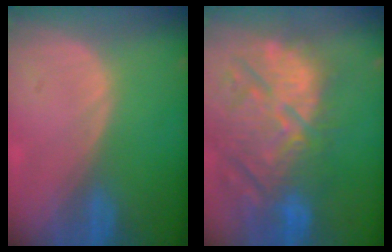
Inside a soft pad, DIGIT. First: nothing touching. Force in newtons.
{"total": 14.6, "press": 12.7, "slide": 7.2}